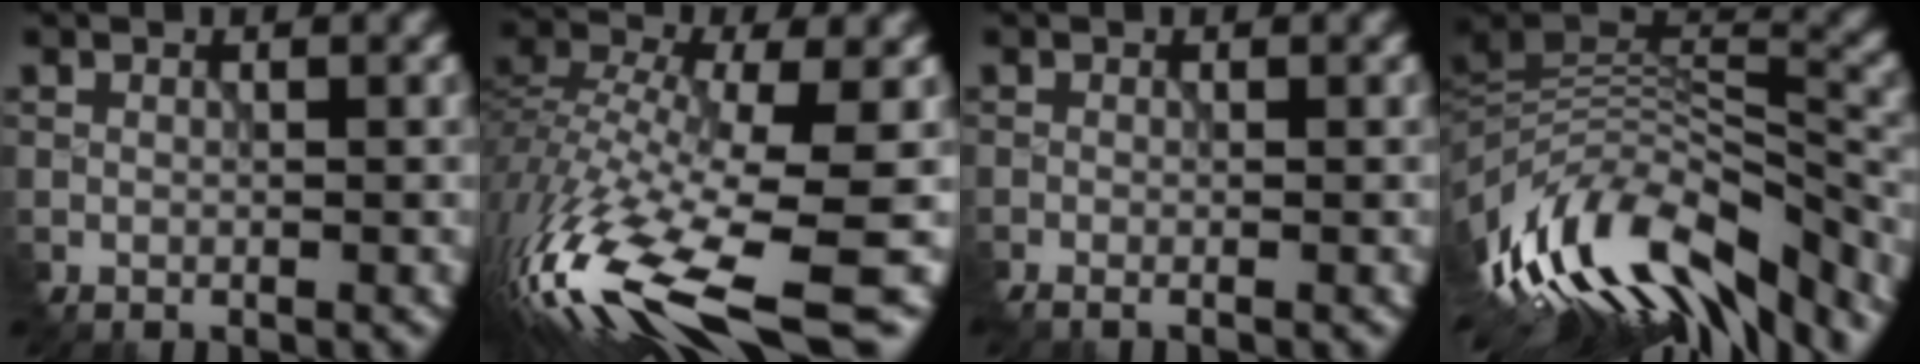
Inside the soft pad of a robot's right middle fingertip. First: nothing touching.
{"total": 14.3, "force": [-6.5, 5.2, 11.7], "torque": [-0.266, -0.009, -0.099]}
{"total": 1.6, "force": [-0.5, 0.8, 1.3], "torque": [-0.004, 0.005, -0.012]}
{"total": 11.8, "force": [-4.9, 5.2, 9.4], "torque": [-0.185, 0.016, -0.085]}